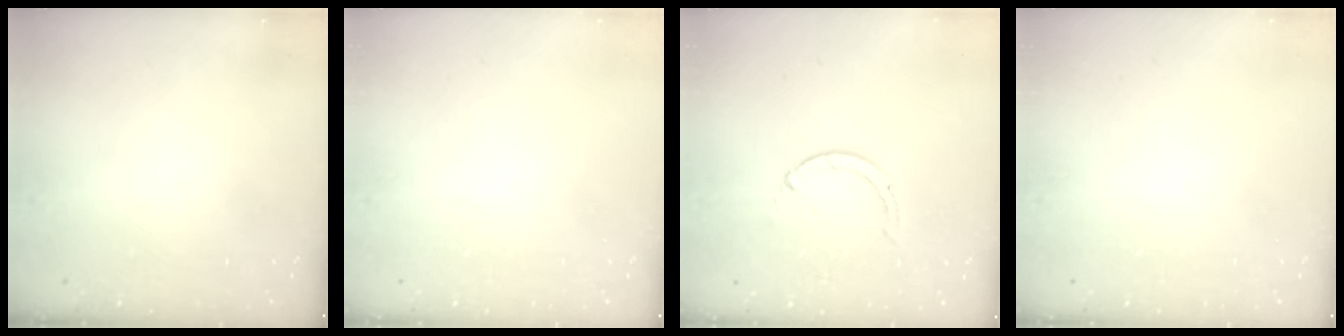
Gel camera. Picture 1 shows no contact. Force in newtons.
{"total": 0.0}
{"total": 0.0}
{"total": 0.0}